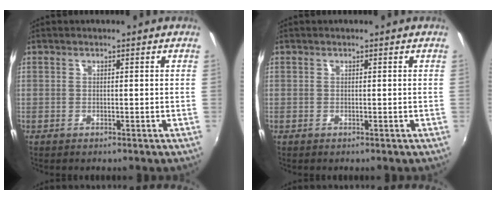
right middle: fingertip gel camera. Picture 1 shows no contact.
{"total": 0.0}